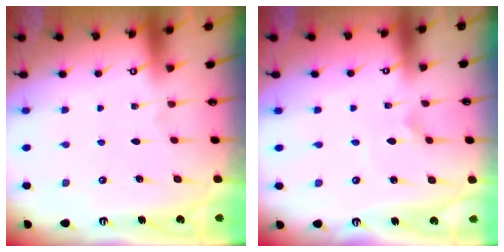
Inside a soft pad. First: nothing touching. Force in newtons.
{"total": 1.0, "press": 1.0, "slide": 0.0}